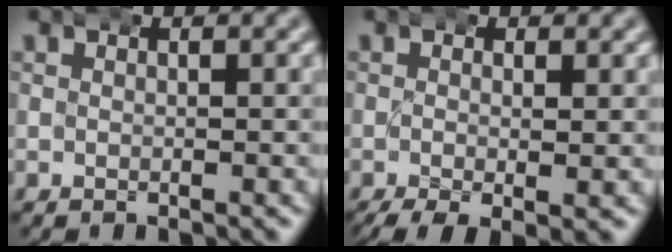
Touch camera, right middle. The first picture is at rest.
{"total": 3.5, "force": [-2.3, 1.2, 2.5], "torque": [-0.045, -0.022, -0.024]}